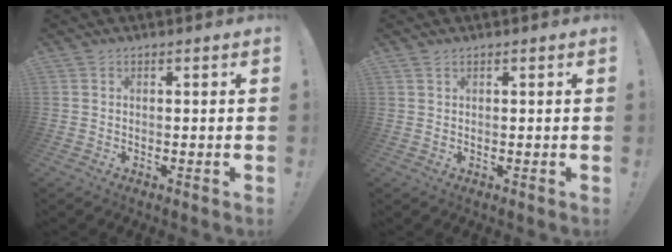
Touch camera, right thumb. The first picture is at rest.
{"total": 0.8, "force": [0.6, 0.2, 0.4], "torque": [-0.005, -0.003, 0.012]}